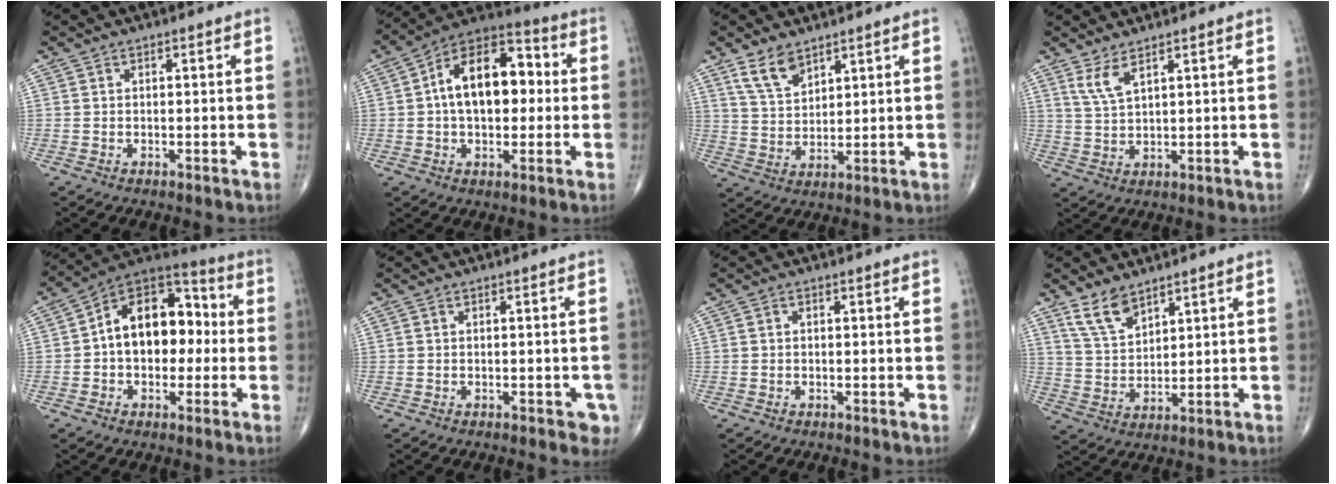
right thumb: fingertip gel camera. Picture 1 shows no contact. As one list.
[{"total": 16.7, "force": [1.6, 9.8, 13.4], "torque": [-0.189, 0.035, 0.016]}, {"total": 6.8, "force": [4.7, 3.4, 3.5], "torque": [-0.053, -0.026, 0.099]}, {"total": 4.1, "force": [2.7, 1.0, 2.9], "torque": [-0.065, -0.018, 0.064]}, {"total": 16.8, "force": [0.5, 11.1, 12.6], "torque": [-0.150, 0.045, -0.003]}, {"total": 2.9, "force": [-1.1, 1.6, 2.1], "torque": [-0.006, 0.002, -0.012]}, {"total": 0.6, "force": [0.0, 0.4, 0.4], "torque": [-0.005, 0.001, -0.001]}, {"total": 7.1, "force": [5.2, 3.2, 3.7], "torque": [-0.057, -0.028, 0.109]}]